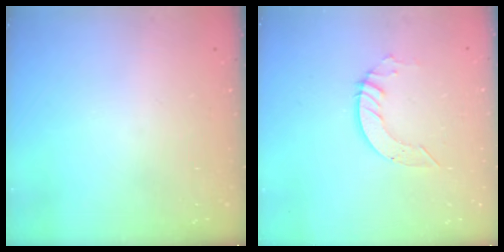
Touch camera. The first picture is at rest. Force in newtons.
{"total": 5.2, "press": 5.2, "slide": 0.3}